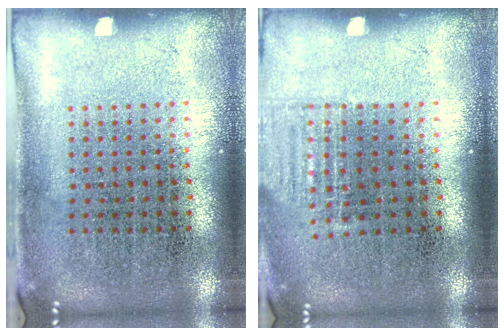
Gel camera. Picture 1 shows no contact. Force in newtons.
{"total": 0.9, "press": 0.9, "slide": 0.3}